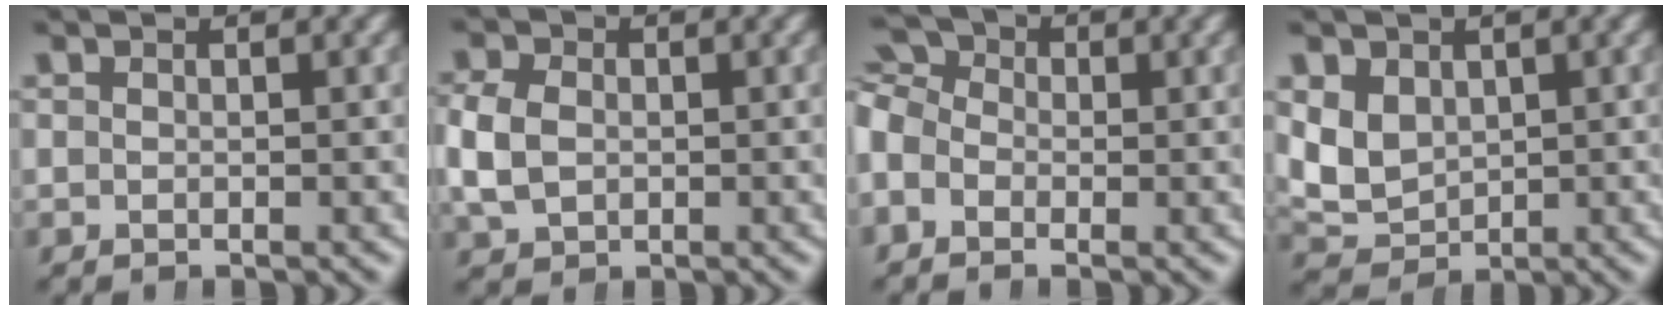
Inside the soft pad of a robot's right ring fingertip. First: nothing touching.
{"total": 3.6, "force": [-0.2, 3.1, 1.8], "torque": [-0.055, -0.011, 0.008]}
{"total": 6.6, "force": [0.7, 5.7, 3.1], "torque": [-0.065, 0.009, -0.008]}
{"total": 6.5, "force": [-0.1, 5.9, 2.7], "torque": [-0.090, -0.034, 0.016]}